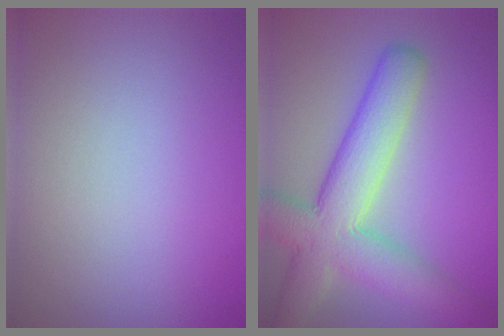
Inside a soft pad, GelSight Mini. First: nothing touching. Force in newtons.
{"total": 7.8, "press": 7.8, "slide": 0.4}